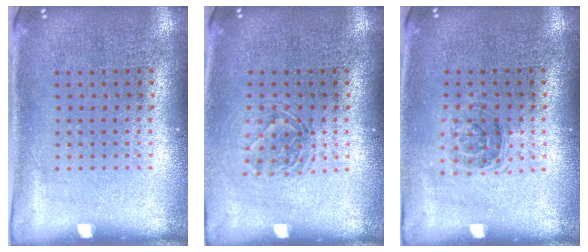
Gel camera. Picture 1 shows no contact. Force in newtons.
{"total": 1.3, "press": 1.1, "slide": 0.6}
{"total": 1.1, "press": 1.0, "slide": 0.6}